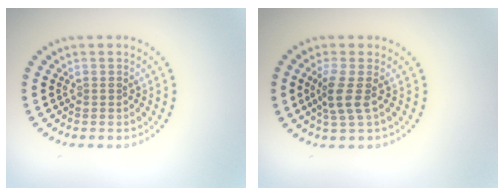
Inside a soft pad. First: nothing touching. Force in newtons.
{"total": 2.5, "press": 1.9, "slide": 1.6}